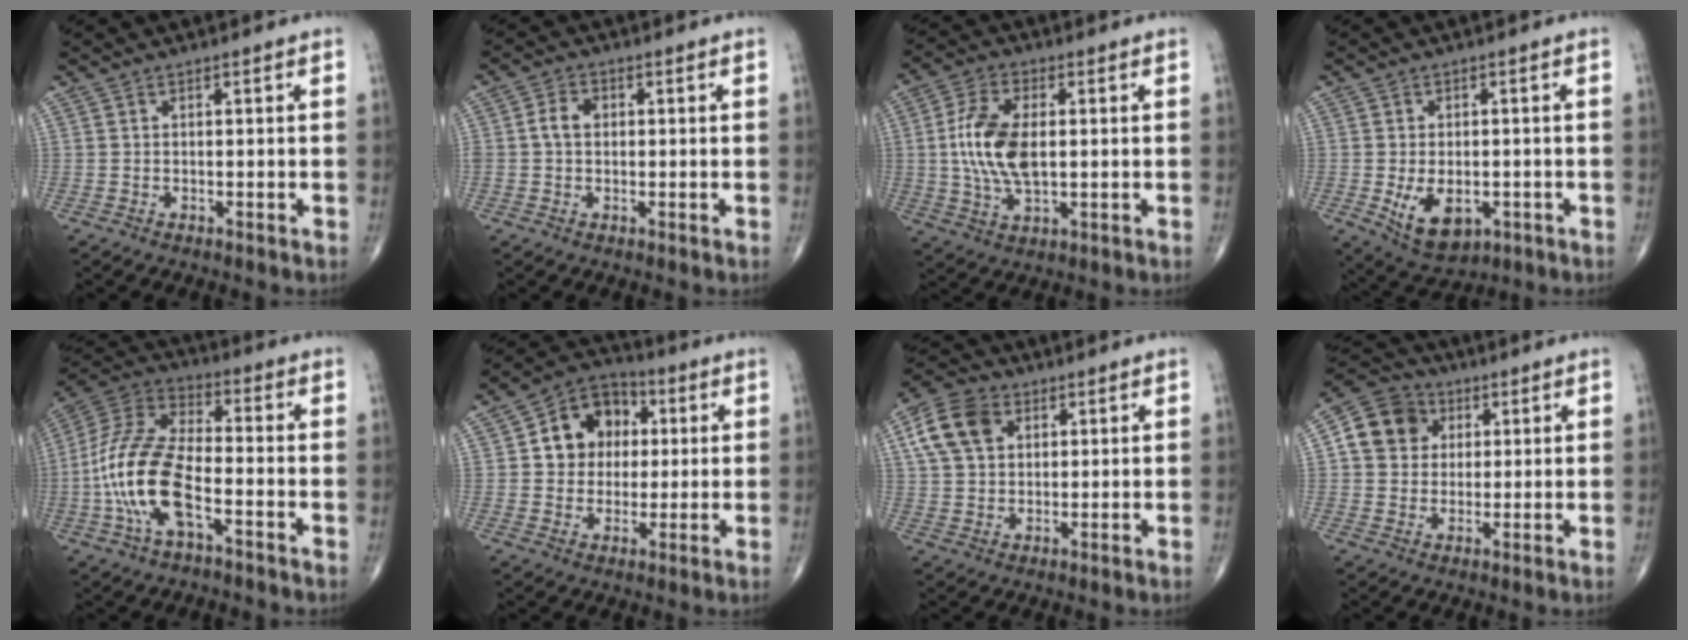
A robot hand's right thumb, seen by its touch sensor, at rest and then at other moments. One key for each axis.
{"total": 3.6, "fx": 0.2, "fy": 2.7, "fz": 2.4, "tx": -0.047, "ty": 0.011, "tz": -0.001}
{"total": 11.7, "fx": 0.6, "fy": 6.0, "fz": 10.0, "tx": -0.207, "ty": 0.002, "tz": 0.013}
{"total": 8.7, "fx": -2.3, "fy": 5.4, "fz": 6.4, "tx": -0.094, "ty": -0.005, "tz": -0.022}
{"total": 16.8, "fx": -4.8, "fy": 7.6, "fz": 14.2, "tx": -0.302, "ty": 0.033, "tz": -0.095}
{"total": 12.2, "fx": 2.3, "fy": 10.0, "fz": 6.5, "tx": -0.058, "ty": 0.011, "tz": 0.031}
{"total": 10.4, "fx": 3.6, "fy": 7.4, "fz": 6.3, "tx": -0.106, "ty": 0.006, "tz": 0.062}
{"total": 10.6, "fx": 2.7, "fy": 9.2, "fz": 4.3, "tx": -0.056, "ty": 0.003, "tz": 0.036}